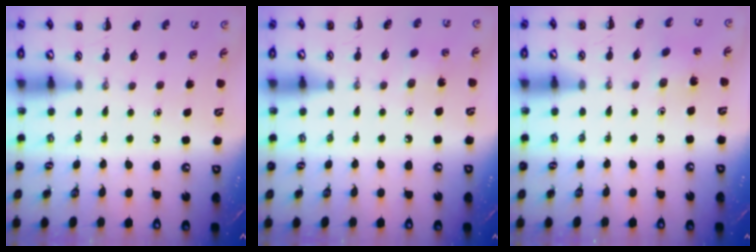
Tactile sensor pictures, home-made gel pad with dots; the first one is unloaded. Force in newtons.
{"total": 6.3, "press": 6.1, "slide": 1.6}
{"total": 1.9, "press": 1.7, "slide": 0.7}